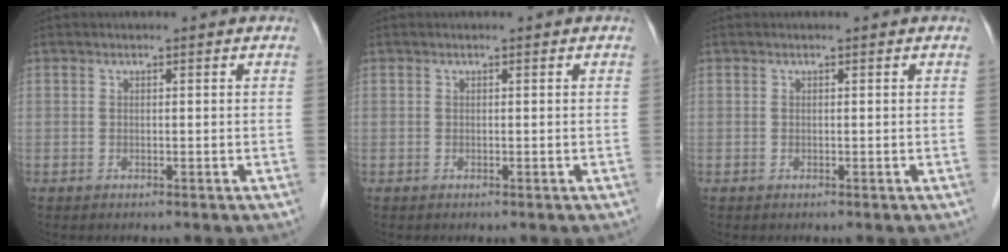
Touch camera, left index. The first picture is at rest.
{"total": 0.0}
{"total": 0.0}